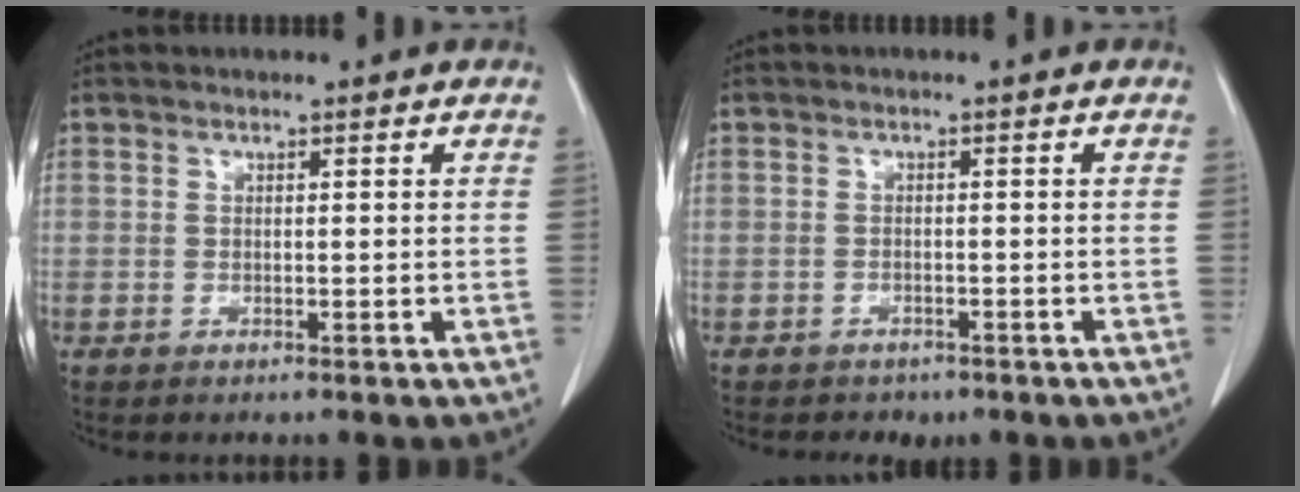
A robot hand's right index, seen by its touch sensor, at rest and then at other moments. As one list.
[{"total": 2.7, "force": [-2.0, 1.7, 0.6], "torque": [-0.013, 0.003, -0.022]}]